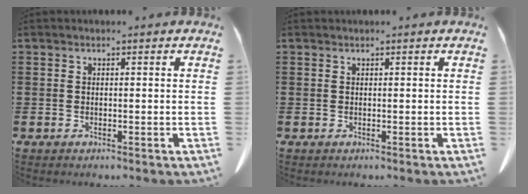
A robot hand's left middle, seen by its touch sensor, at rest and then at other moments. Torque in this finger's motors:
{"motor_torque": [-0.14, 0.12, -0.02, 0.00]}